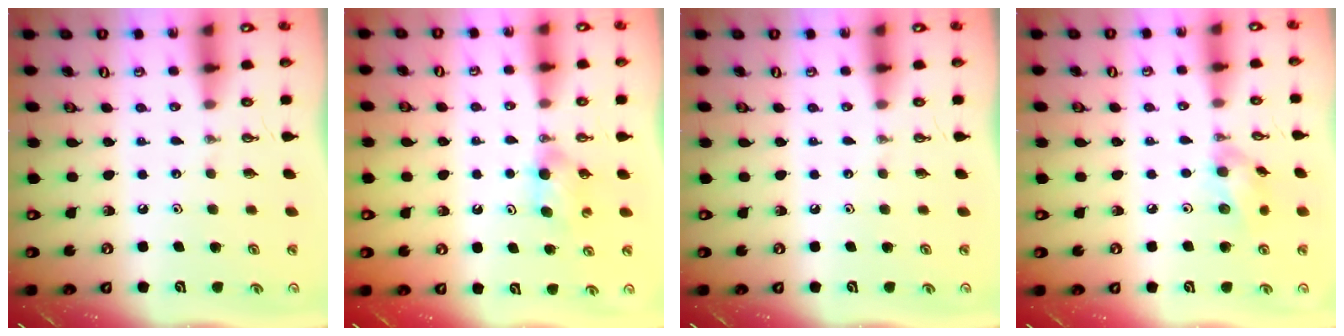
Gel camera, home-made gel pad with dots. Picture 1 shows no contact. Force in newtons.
{"total": 4.1, "press": 3.7, "slide": 1.6}
{"total": 0.0}
{"total": 9.8, "press": 9.5, "slide": 2.3}